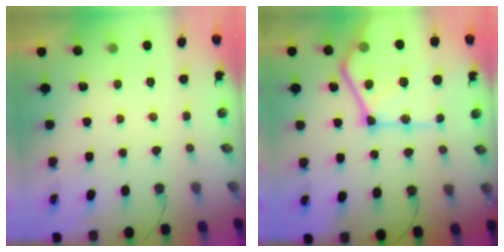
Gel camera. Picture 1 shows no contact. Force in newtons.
{"total": 29.0, "press": 28.8, "slide": 3.0}